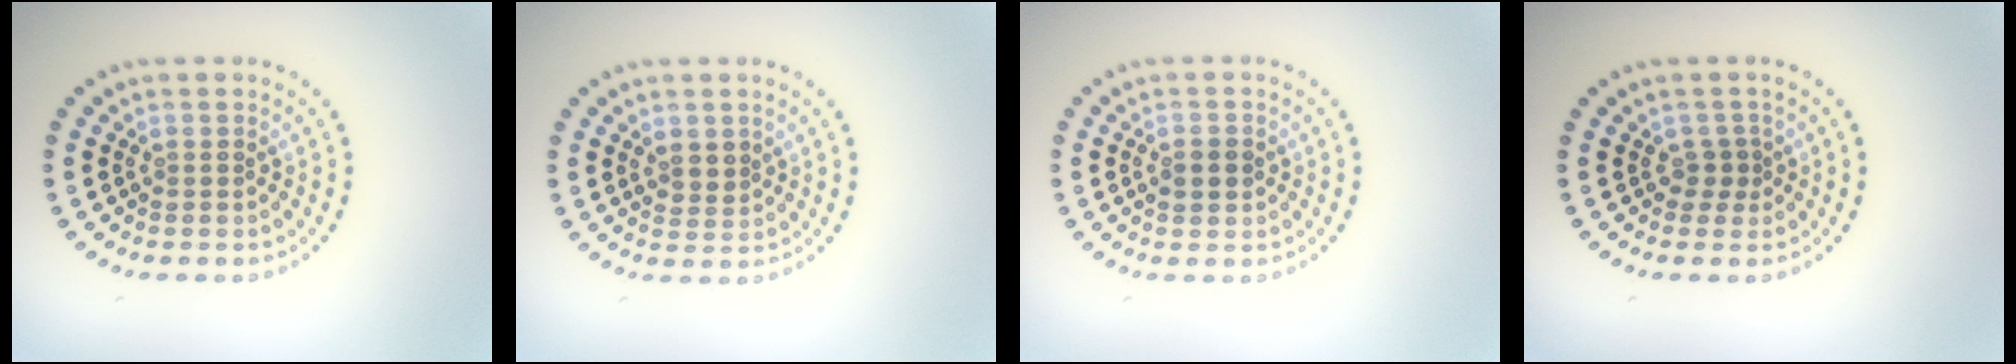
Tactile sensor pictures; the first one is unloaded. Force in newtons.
{"total": 1.5, "press": 1.4, "slide": 0.5}
{"total": 2.0, "press": 2.0, "slide": 0.2}
{"total": 1.2, "press": 0.9, "slide": 0.8}